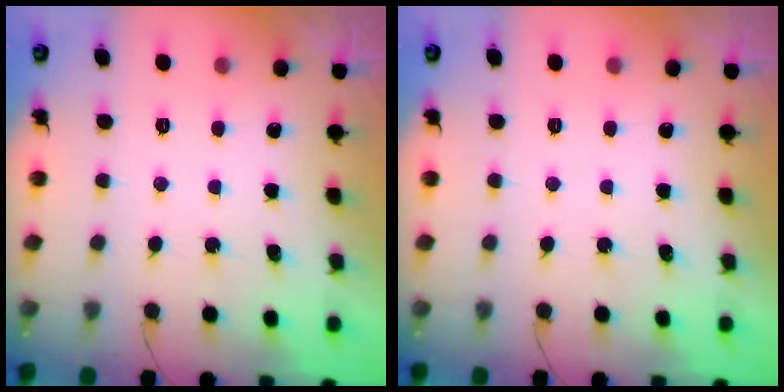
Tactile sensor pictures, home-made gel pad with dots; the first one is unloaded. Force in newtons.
{"total": 0.0}